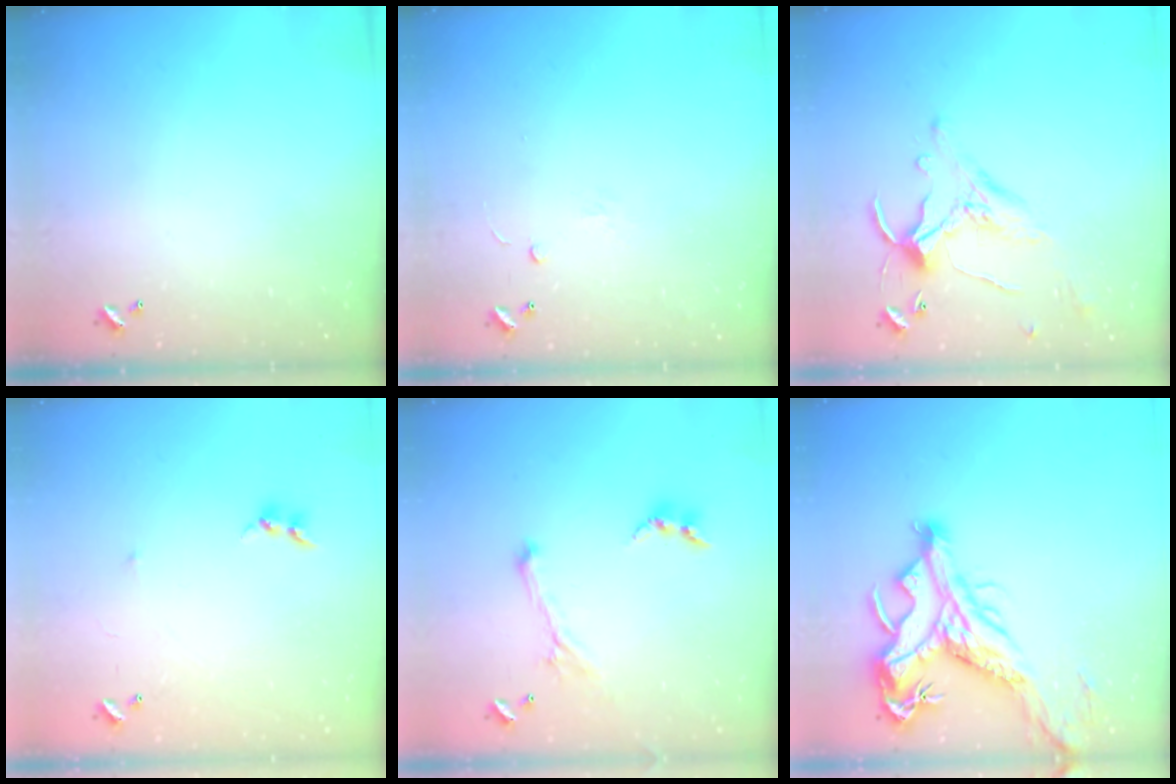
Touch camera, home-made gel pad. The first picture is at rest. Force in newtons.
{"total": 1.6, "press": 1.5, "slide": 0.4}
{"total": 1.1, "press": 0.3, "slide": 1.0}
{"total": 6.4, "press": 6.4, "slide": 0.4}
{"total": 0.0}
{"total": 9.6, "press": 9.4, "slide": 2.0}